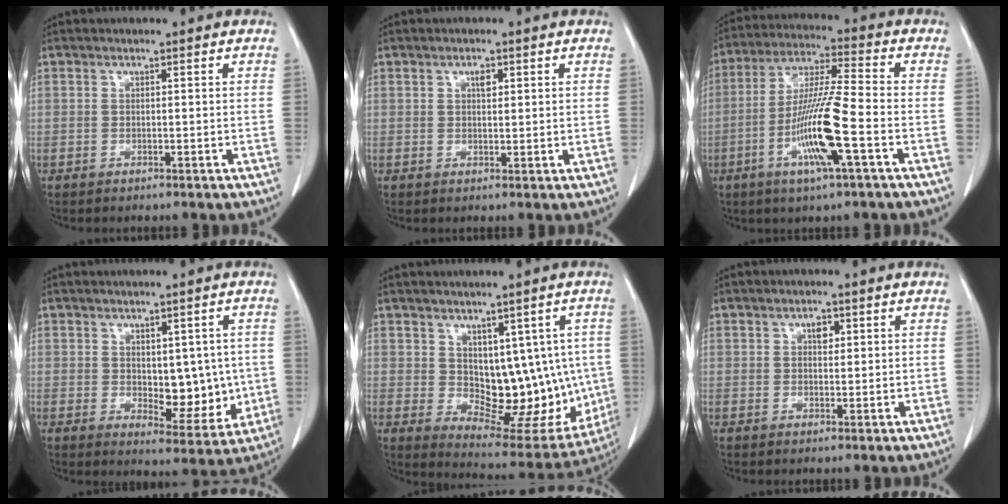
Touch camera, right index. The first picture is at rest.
{"total": 1.7, "force": [0.8, 0.8, 1.2], "torque": [-0.017, -0.001, 0.011]}
{"total": 12.7, "force": [-4.2, 0.1, 12.0], "torque": [-0.237, -0.008, -0.084]}
{"total": 8.2, "force": [0.0, 4.1, 7.1], "torque": [-0.078, -0.005, 0.015]}
{"total": 13.5, "force": [0.7, 7.6, 11.1], "torque": [-0.122, 0.006, 0.036]}
{"total": 2.0, "force": [0.9, 1.1, 1.4], "torque": [-0.017, -0.002, 0.013]}